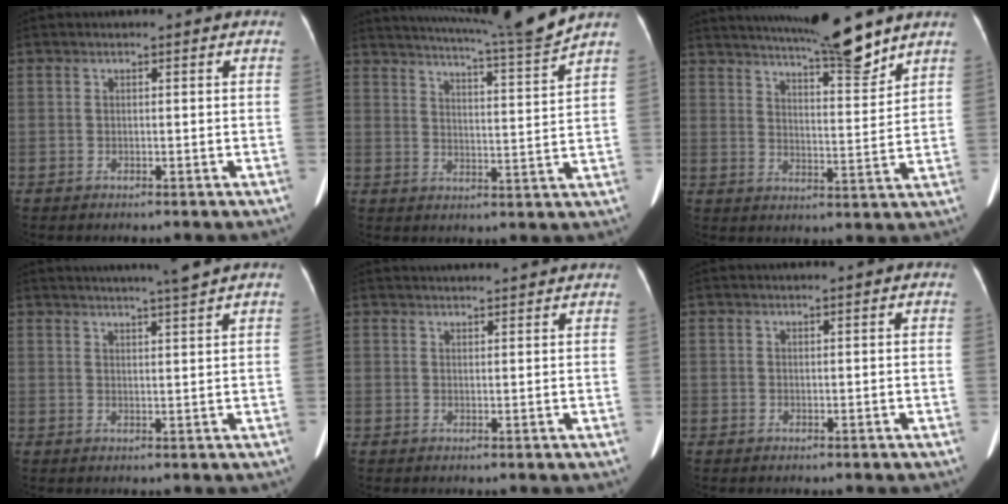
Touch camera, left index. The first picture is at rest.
{"total": 11.3, "force": [10.4, -2.9, 3.3], "torque": [-0.062, -0.045, 0.152]}
{"total": 11.8, "force": [10.3, 0.2, 5.8], "torque": [-0.090, -0.004, 0.152]}
{"total": 5.6, "force": [4.7, -1.5, 2.6], "torque": [-0.038, -0.001, 0.065]}
{"total": 6.9, "force": [6.7, 0.0, 1.8], "torque": [-0.022, 0.029, 0.076]}
{"total": 0.0}